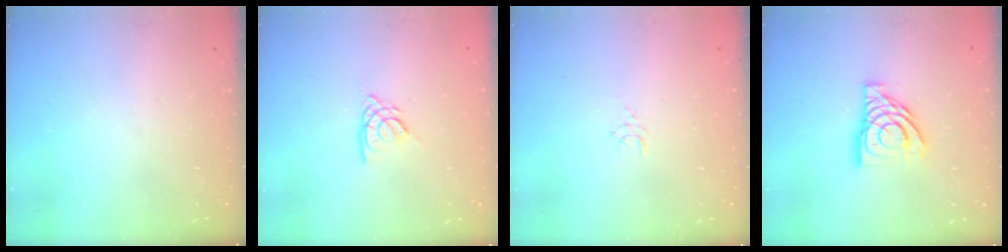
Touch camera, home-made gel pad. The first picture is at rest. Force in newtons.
{"total": 3.8, "press": 3.7, "slide": 0.4}
{"total": 5.0, "press": 4.9, "slide": 0.3}
{"total": 12.5, "press": 12.4, "slide": 1.5}